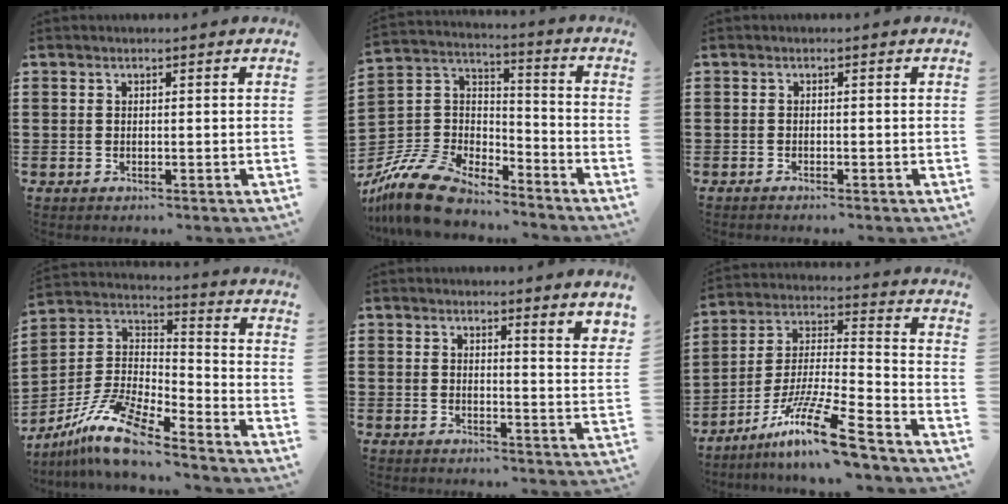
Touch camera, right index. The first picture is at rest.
{"total": 12.1, "force": [-10.5, 3.8, 4.6], "torque": [-0.127, 0.019, -0.214]}
{"total": 0.7, "force": [-0.7, -0.1, 0.1], "torque": [-0.003, -0.004, -0.013]}
{"total": 11.6, "force": [-9.2, 2.2, 6.7], "torque": [-0.159, 0.011, -0.188]}
{"total": 2.0, "force": [1.8, -0.5, 0.5], "torque": [-0.009, -0.010, 0.030]}
{"total": 13.8, "force": [-10.2, 0.6, 9.3], "torque": [-0.174, 0.013, -0.194]}